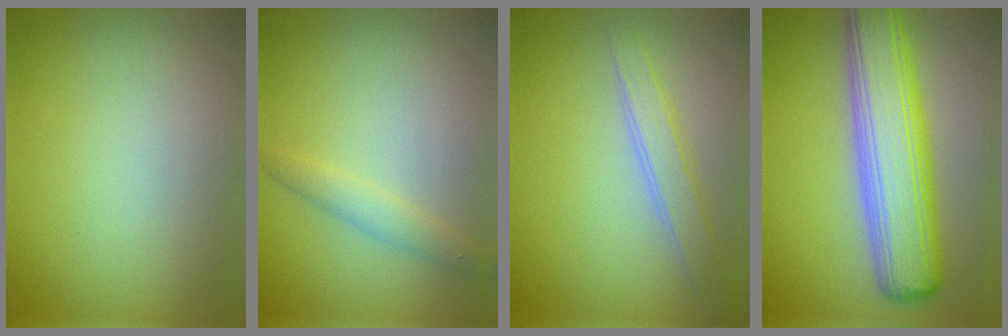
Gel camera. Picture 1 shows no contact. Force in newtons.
{"total": 1.8, "press": 1.8, "slide": 0.0}
{"total": 2.8, "press": 2.8, "slide": 0.1}
{"total": 9.0, "press": 9.0, "slide": 0.2}